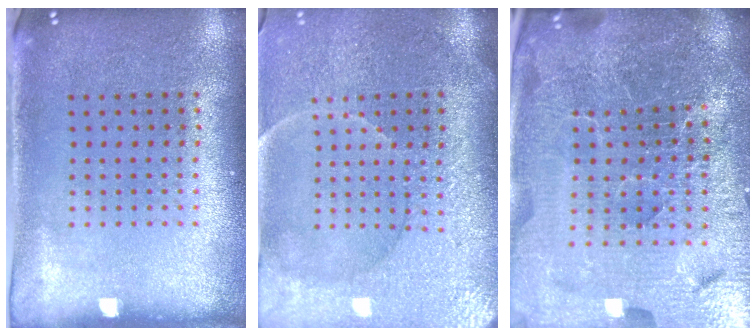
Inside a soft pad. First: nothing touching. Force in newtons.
{"total": 3.8, "press": 3.5, "slide": 1.5}
{"total": 6.7, "press": 5.9, "slide": 3.2}